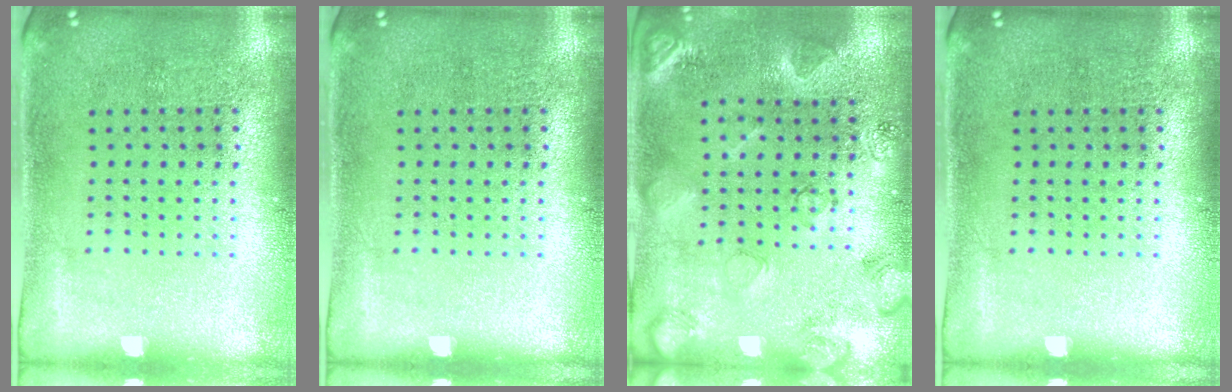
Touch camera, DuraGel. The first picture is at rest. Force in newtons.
{"total": 0.0}
{"total": 2.2, "press": 2.1, "slide": 0.7}
{"total": 0.0}